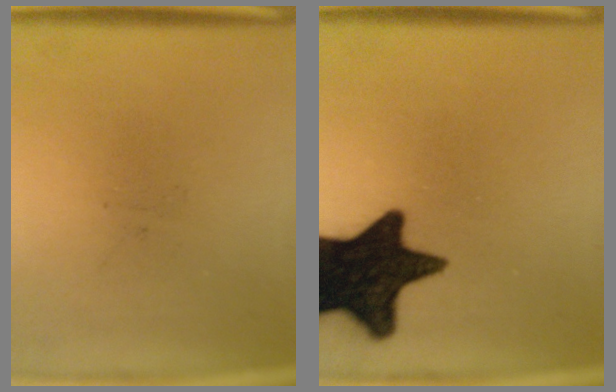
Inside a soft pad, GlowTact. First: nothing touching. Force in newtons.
{"total": 17.6}